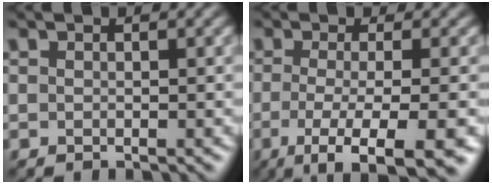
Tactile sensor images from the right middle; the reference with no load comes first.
{"total": 8.9, "force": [-4.2, 2.6, 7.5], "torque": [-0.103, -0.016, -0.063]}